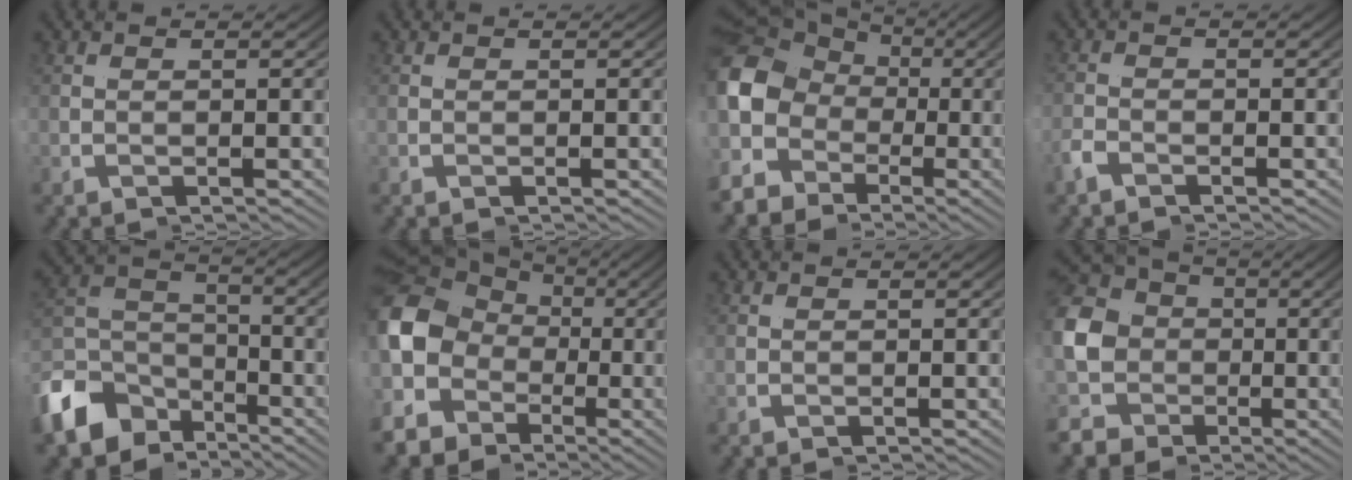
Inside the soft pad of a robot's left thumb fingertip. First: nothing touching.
{"total": 0.0}
{"total": 10.7, "force": [1.0, 6.8, 8.3], "torque": [-0.151, -0.010, 0.019]}
{"total": 2.4, "force": [-1.1, -1.0, -1.9], "torque": [0.017, 0.006, -0.028]}
{"total": 7.7, "force": [-3.6, 4.8, 4.8], "torque": [-0.101, -0.004, -0.067]}
{"total": 11.7, "force": [0.5, 7.6, 8.8], "torque": [-0.161, -0.015, 0.013]}
{"total": 0.0}
{"total": 10.7, "force": [1.8, 8.0, 6.9], "torque": [-0.138, -0.010, 0.017]}